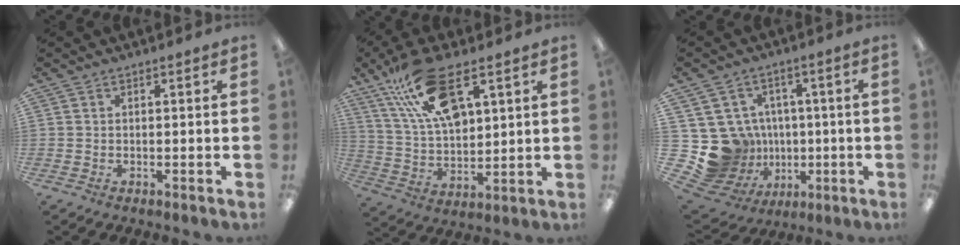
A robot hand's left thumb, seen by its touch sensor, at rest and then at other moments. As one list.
[{"total": 18.4, "force": [10.3, 8.3, 12.7], "torque": [-0.234, -0.026, 0.182]}, {"total": 14.7, "force": [-1.2, 14.1, 4.0], "torque": [-0.109, -0.007, 0.015]}]